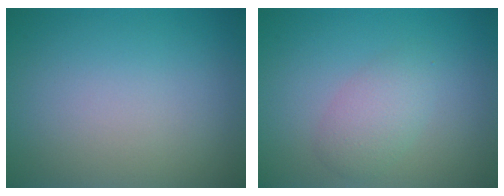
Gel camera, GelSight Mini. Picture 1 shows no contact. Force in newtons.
{"total": 2.4, "press": 2.4, "slide": 0.1}